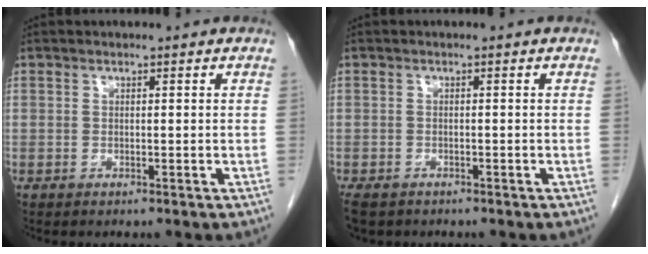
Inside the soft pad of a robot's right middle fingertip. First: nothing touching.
{"total": 4.0, "force": [-3.0, 2.1, 1.5], "torque": [-0.028, -0.005, -0.046]}